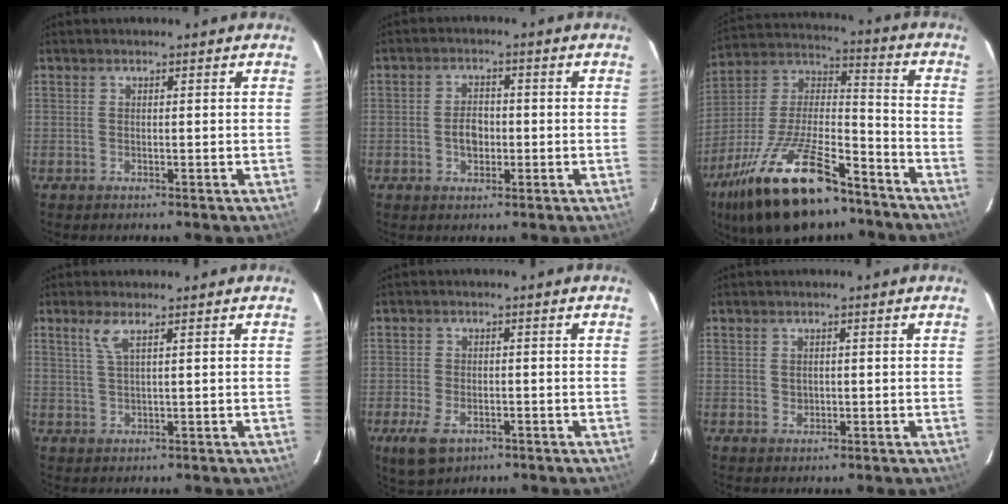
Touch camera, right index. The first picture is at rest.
{"total": 4.2, "force": [-0.8, 2.9, 2.9], "torque": [-0.052, 0.007, -0.010]}
{"total": 25.0, "force": [-16.2, 9.3, 16.7], "torque": [-0.325, -0.011, -0.271]}
{"total": 2.7, "force": [1.5, 0.1, 2.3], "torque": [-0.050, 0.002, 0.034]}
{"total": 6.9, "force": [-3.6, 4.0, 4.3], "torque": [-0.107, -0.017, -0.061]}
{"total": 1.4, "force": [0.1, 1.3, 0.5], "torque": [-0.006, 0.002, 0.002]}